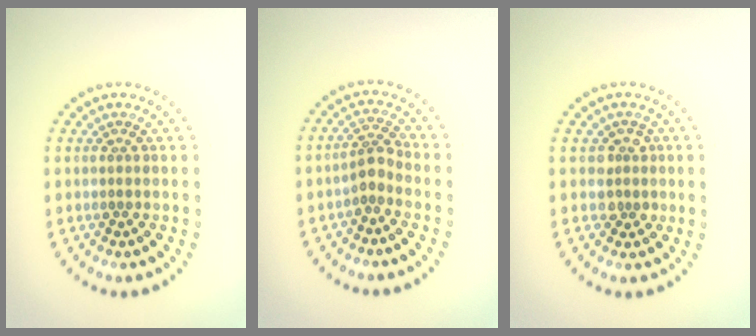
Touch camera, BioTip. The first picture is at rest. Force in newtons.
{"total": 2.0, "press": 1.6, "slide": 1.3}
{"total": 1.8, "press": 1.5, "slide": 0.9}